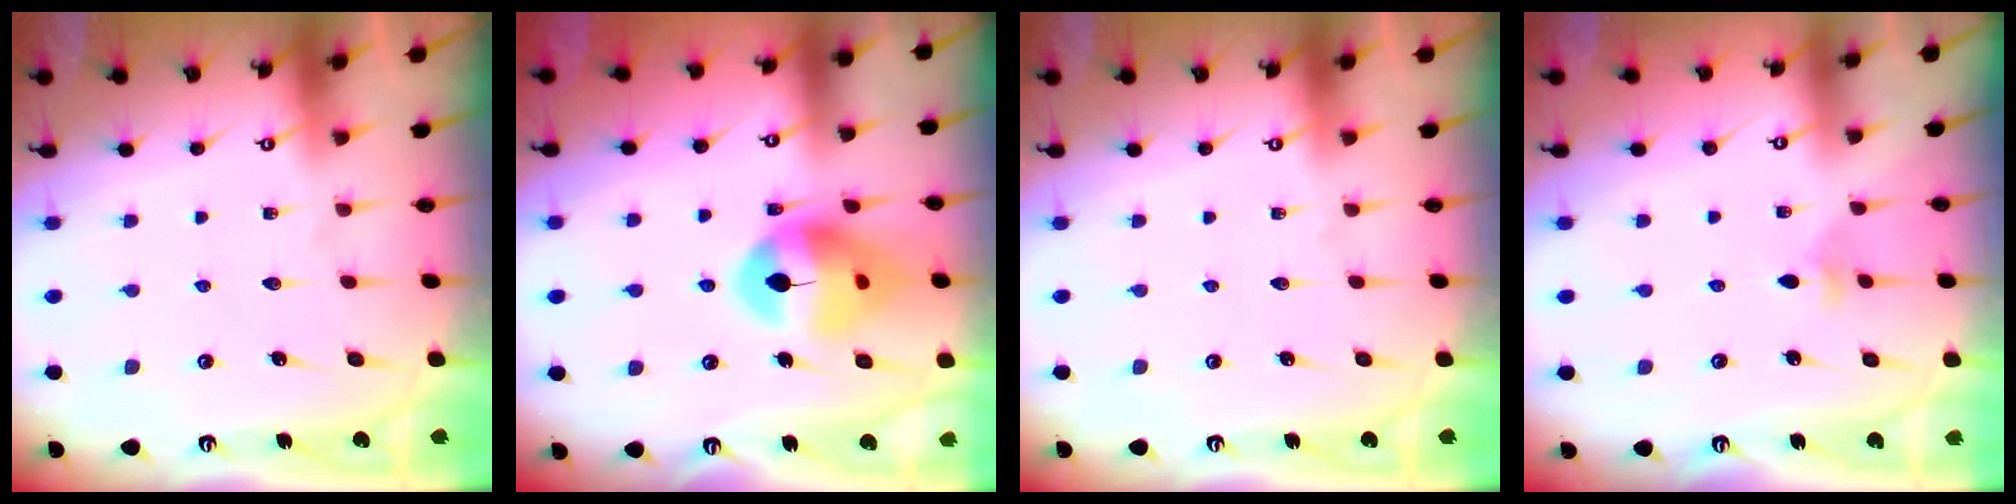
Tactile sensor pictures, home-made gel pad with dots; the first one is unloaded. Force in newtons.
{"total": 14.5, "press": 14.4, "slide": 2.0}
{"total": 0.0}
{"total": 3.0, "press": 2.9, "slide": 0.6}